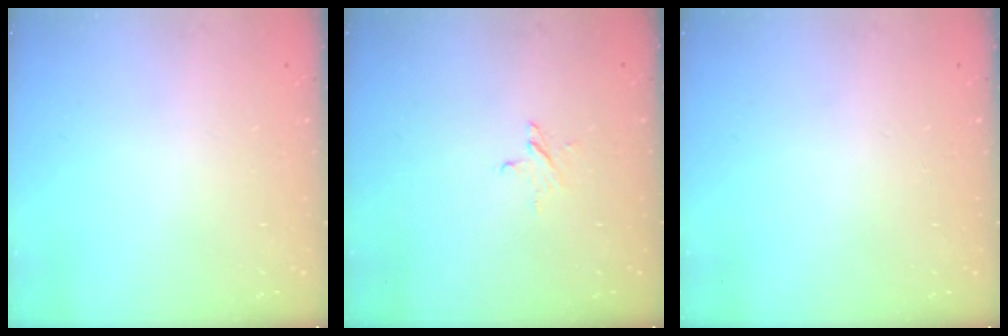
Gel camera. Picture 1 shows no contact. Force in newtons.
{"total": 3.9, "press": 3.8, "slide": 0.3}
{"total": 0.0}